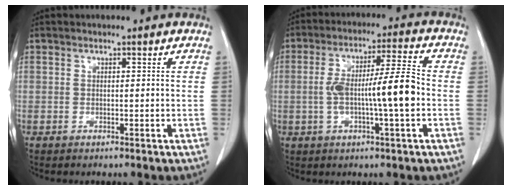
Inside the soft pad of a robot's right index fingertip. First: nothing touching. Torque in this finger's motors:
{"motor_torque": [0.43, -0.09, 0.30, 0.09]}